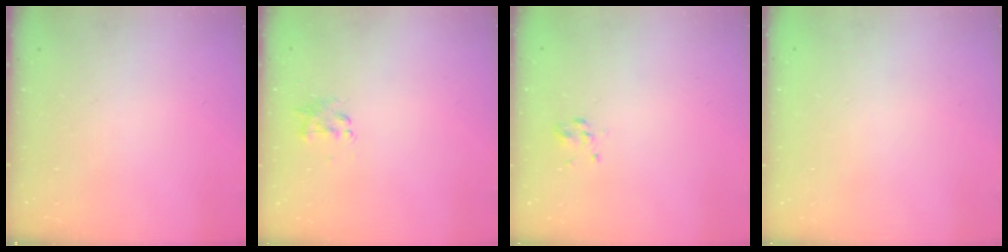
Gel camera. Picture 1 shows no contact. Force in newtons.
{"total": 2.2, "press": 2.2, "slide": 0.4}
{"total": 2.3, "press": 2.0, "slide": 1.1}
{"total": 1.9, "press": 1.9, "slide": 0.2}